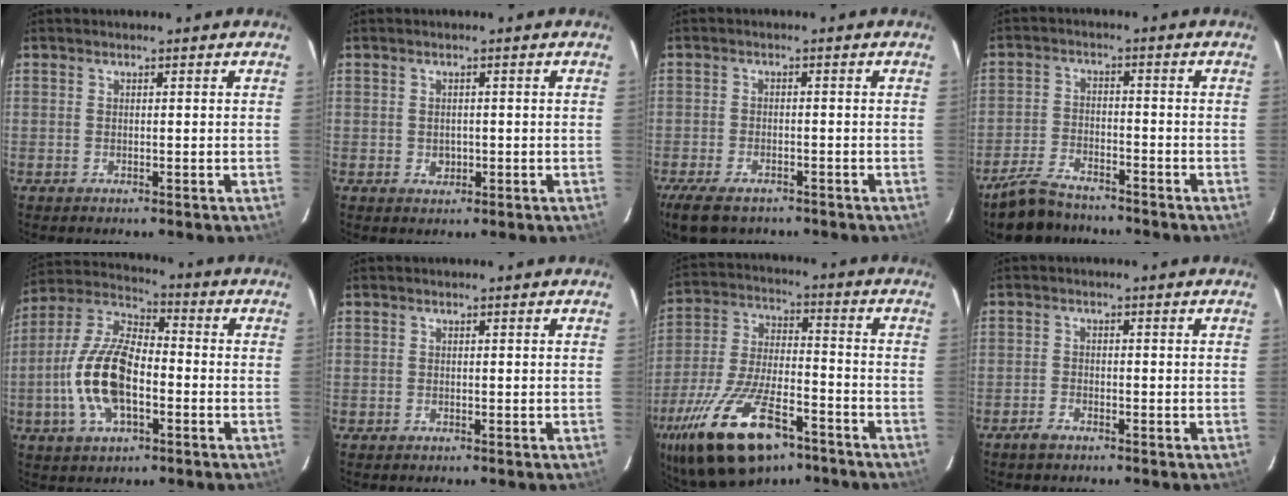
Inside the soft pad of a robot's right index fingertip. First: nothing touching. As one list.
[{"total": 1.8, "force": [-0.3, 1.7, 0.7], "torque": [-0.010, 0.001, 0.000]}, {"total": 8.1, "force": [-6.0, 3.7, 4.1], "torque": [-0.108, -0.019, -0.107]}, {"total": 8.4, "force": [-7.2, 3.1, 2.9], "torque": [-0.089, 0.001, -0.124]}, {"total": 15.0, "force": [-3.9, 6.9, 12.8], "torque": [-0.271, 0.005, -0.077]}, {"total": 0.6, "force": [-0.2, 0.6, 0.0], "torque": [0.002, 0.001, -0.004]}, {"total": 22.7, "force": [-13.9, 9.6, 15.2], "torque": [-0.316, -0.030, -0.238]}, {"total": 2.3, "force": [-1.9, 1.0, 1.0], "torque": [-0.030, 0.001, -0.037]}]